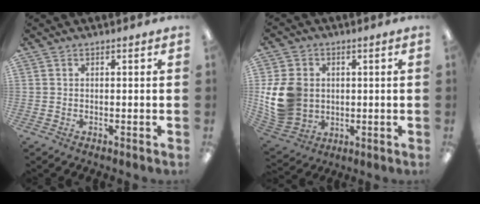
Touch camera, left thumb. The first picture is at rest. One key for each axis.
{"total": 13.3, "fx": 0.7, "fy": 11.1, "fz": 7.3, "tx": -0.161, "ty": 0.007, "tz": 0.017}